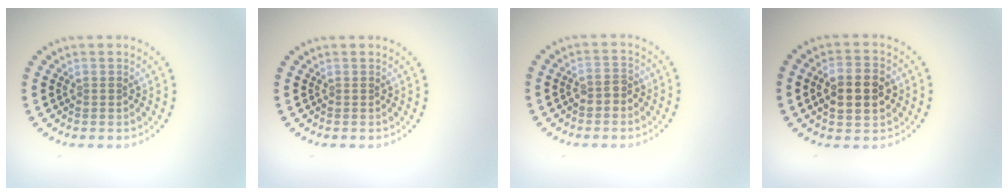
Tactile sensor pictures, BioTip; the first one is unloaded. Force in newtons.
{"total": 0.0}
{"total": 1.7, "press": 1.5, "slide": 0.7}
{"total": 5.0, "press": 5.0, "slide": 0.3}